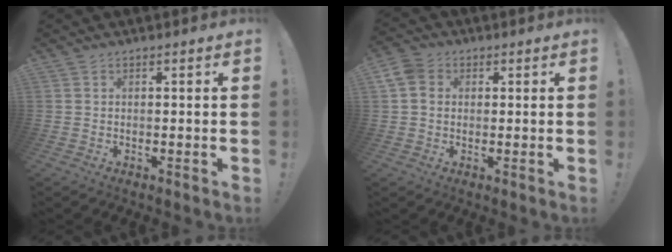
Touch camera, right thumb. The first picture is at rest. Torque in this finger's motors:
{"motor_torque": [-0.25, -0.14, 0.16, 0.11, 0.10]}